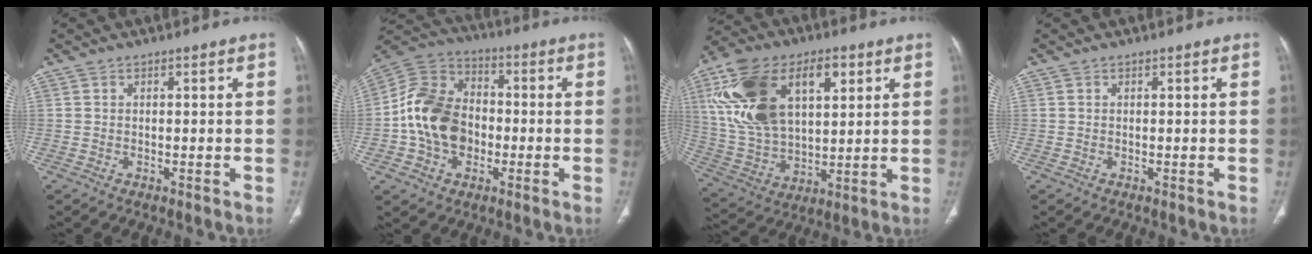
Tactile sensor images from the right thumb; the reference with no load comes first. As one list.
[{"total": 15.4, "force": [-2.2, 11.7, 9.6], "torque": [-0.155, 0.033, -0.046]}, {"total": 23.7, "force": [8.0, 13.8, 17.6], "torque": [-0.318, -0.004, 0.151]}, {"total": 0.0}]